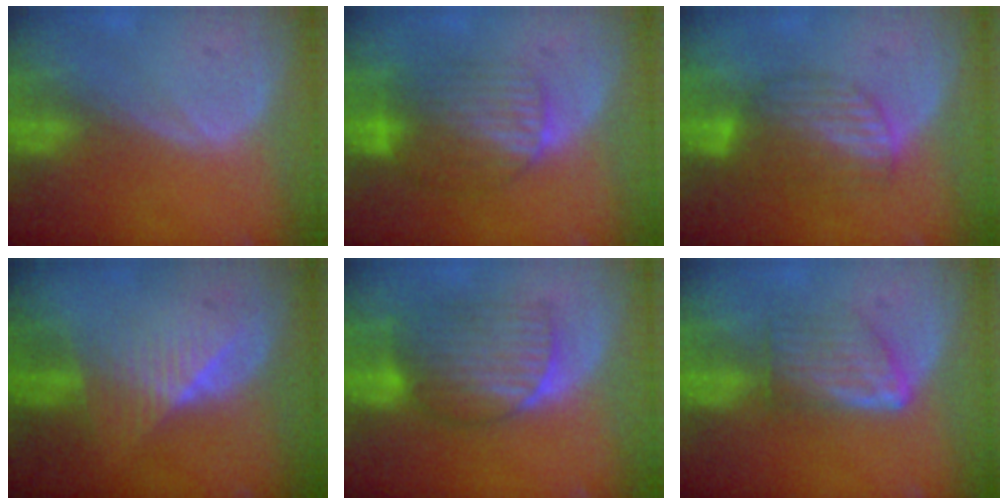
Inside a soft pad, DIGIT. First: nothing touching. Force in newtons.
{"total": 7.4, "press": 7.2, "slide": 1.7}
{"total": 6.7, "press": 6.1, "slide": 2.8}
{"total": 6.1, "press": 5.7, "slide": 2.1}
{"total": 7.1, "press": 7.1, "slide": 0.3}
{"total": 5.8, "press": 5.3, "slide": 2.4}